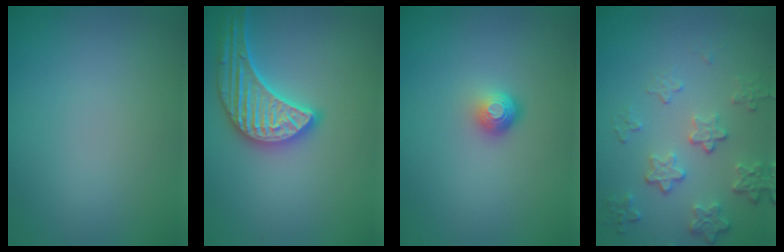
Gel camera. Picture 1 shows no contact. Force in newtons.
{"total": 4.5, "press": 4.2, "slide": 1.5}
{"total": 1.8, "press": 1.2, "slide": 1.4}
{"total": 4.2, "press": 3.2, "slide": 2.7}